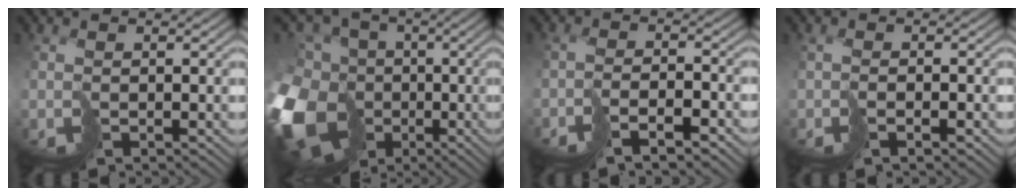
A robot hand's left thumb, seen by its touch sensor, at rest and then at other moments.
{"total": 19.8, "force": [-5.9, 16.0, 9.9], "torque": [-0.279, -0.020, -0.099]}
{"total": 3.7, "force": [-2.9, 0.5, 2.3], "torque": [-0.032, 0.006, -0.050]}
{"total": 0.7, "force": [-0.3, -0.1, 0.6], "torque": [-0.009, 0.004, -0.005]}